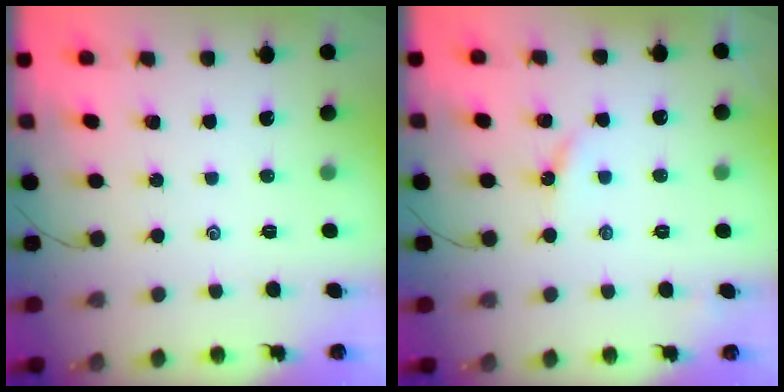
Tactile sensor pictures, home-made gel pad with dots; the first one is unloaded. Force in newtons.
{"total": 3.8, "press": 3.8, "slide": 0.4}